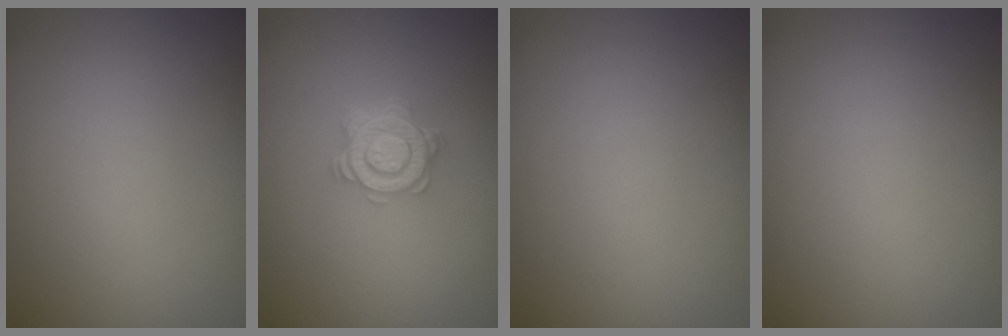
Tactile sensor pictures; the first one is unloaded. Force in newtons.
{"total": 4.7, "press": 3.4, "slide": 3.2}
{"total": 0.0}
{"total": 0.0}